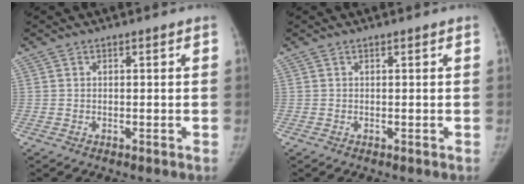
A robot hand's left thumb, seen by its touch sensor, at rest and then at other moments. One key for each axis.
{"total": 0.0}